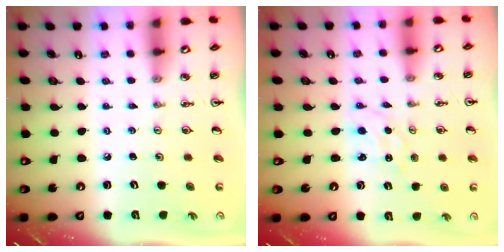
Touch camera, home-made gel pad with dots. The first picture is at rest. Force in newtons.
{"total": 0.6, "press": 0.6, "slide": 0.1}